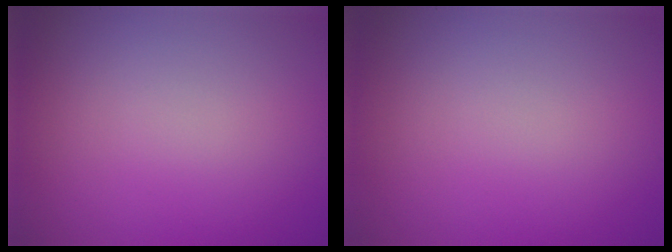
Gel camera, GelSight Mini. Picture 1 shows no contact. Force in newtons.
{"total": 0.0}